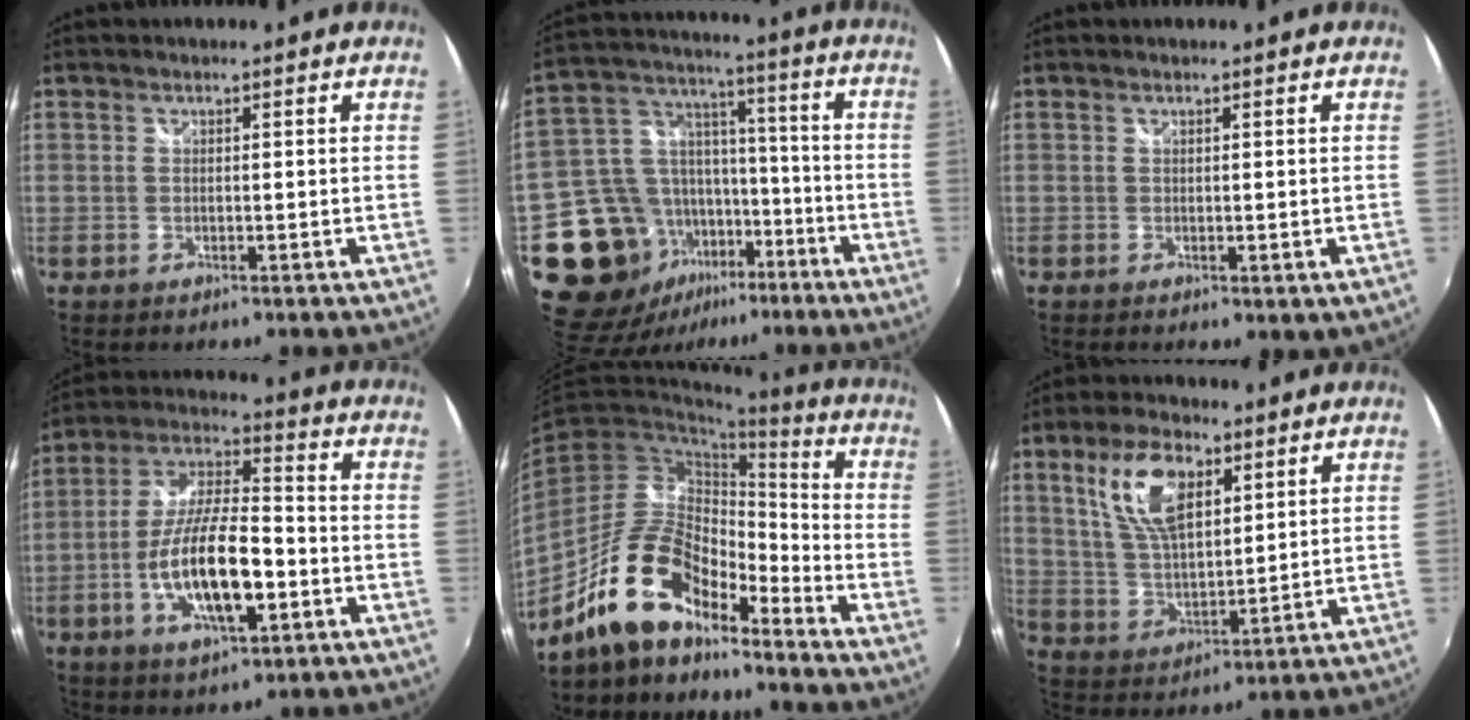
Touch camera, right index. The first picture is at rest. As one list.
[{"total": 19.0, "force": [-8.5, 14.6, 8.7], "torque": [-0.206, 0.037, -0.123]}, {"total": 1.6, "force": [0.0, 0.5, 1.6], "torque": [-0.021, -0.007, 0.000]}, {"total": 16.0, "force": [-4.7, 5.3, 14.3], "torque": [-0.286, -0.003, -0.084]}, {"total": 15.8, "force": [-12.2, 5.5, 8.4], "torque": [-0.166, 0.007, -0.231]}, {"total": 12.3, "force": [5.8, 5.6, 9.3], "torque": [-0.181, 0.011, 0.118]}]